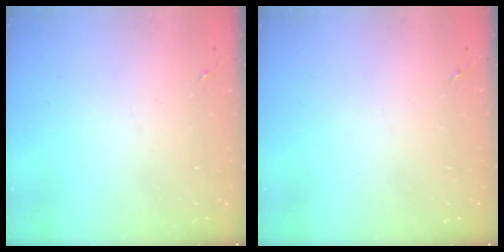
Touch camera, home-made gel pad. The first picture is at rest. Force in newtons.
{"total": 0.0}